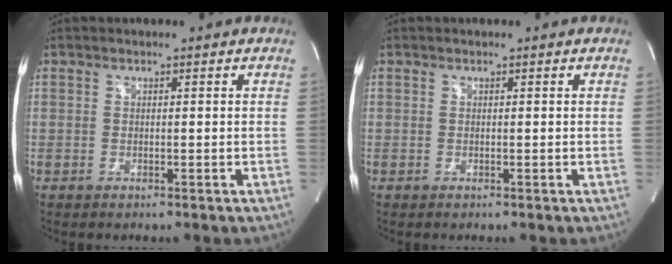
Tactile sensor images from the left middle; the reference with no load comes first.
{"total": 0.0}